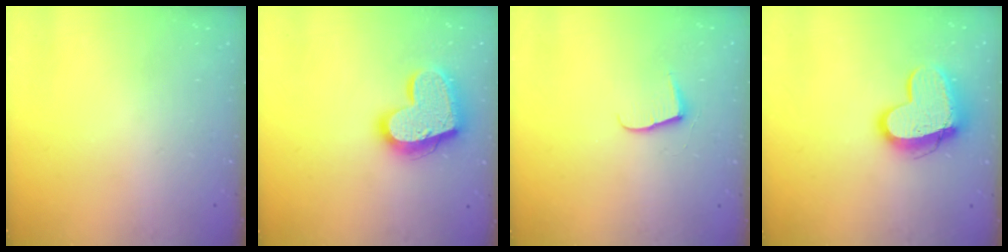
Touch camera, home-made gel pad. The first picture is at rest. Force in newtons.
{"total": 19.0, "press": 18.9, "slide": 1.6}
{"total": 6.2, "press": 6.2, "slide": 0.5}
{"total": 14.7, "press": 14.7, "slide": 1.3}